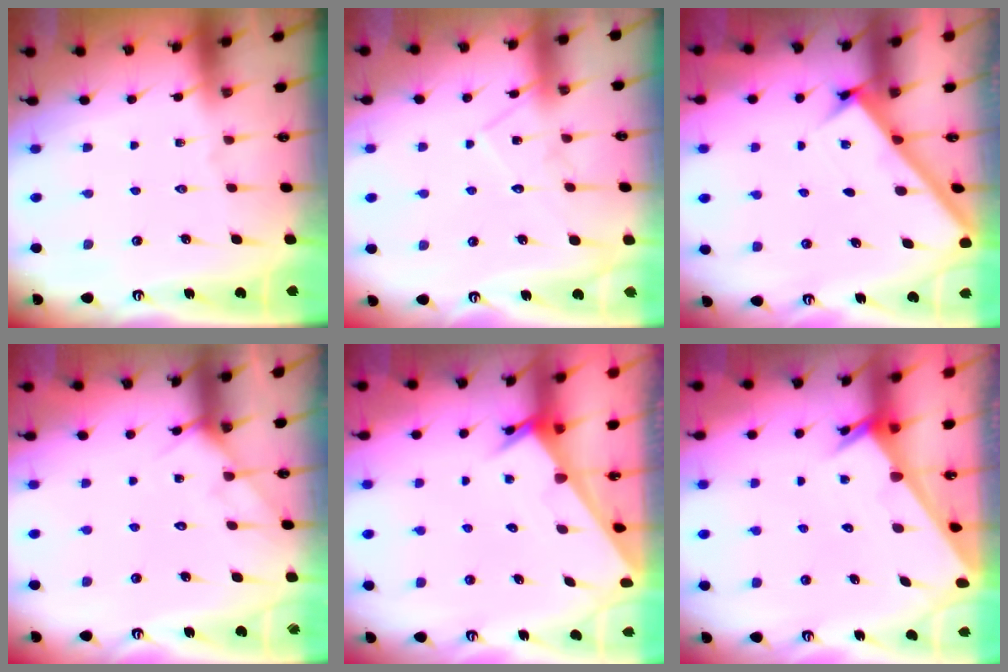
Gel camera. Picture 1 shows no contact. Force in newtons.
{"total": 10.0, "press": 10.0, "slide": 0.7}
{"total": 2.5, "press": 2.5, "slide": 0.3}
{"total": 5.3, "press": 5.2, "slide": 0.6}
{"total": 2.5, "press": 2.5, "slide": 0.1}
{"total": 2.0, "press": 2.0, "slide": 0.1}